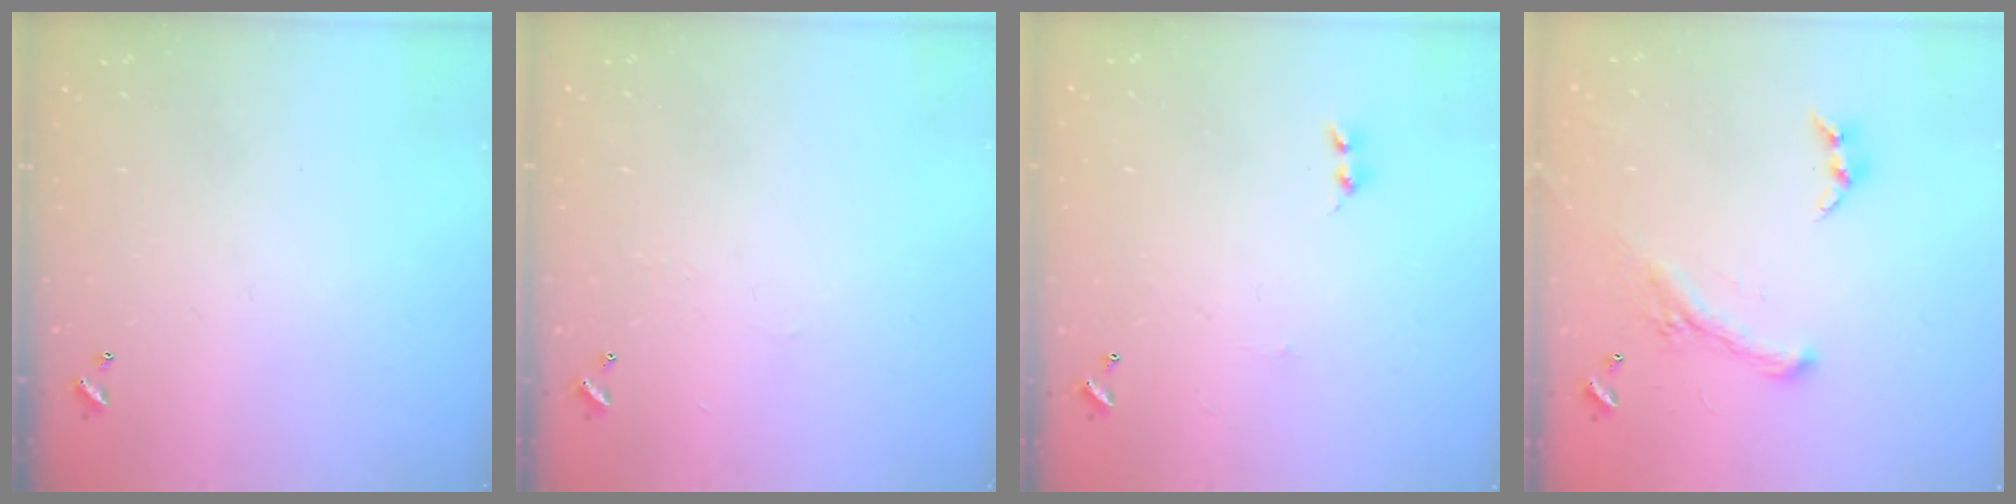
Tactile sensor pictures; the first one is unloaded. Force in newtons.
{"total": 2.3, "press": 2.3, "slide": 0.4}
{"total": 0.0}
{"total": 1.9, "press": 1.3, "slide": 1.4}